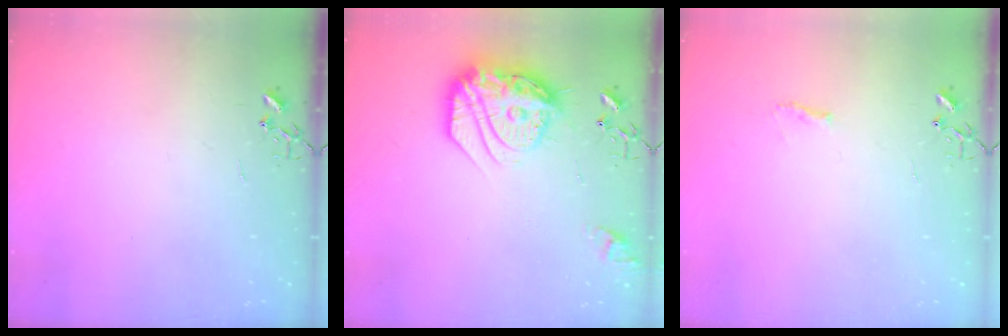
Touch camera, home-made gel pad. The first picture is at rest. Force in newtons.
{"total": 20.9, "press": 20.8, "slide": 1.7}
{"total": 4.7, "press": 4.6, "slide": 0.6}